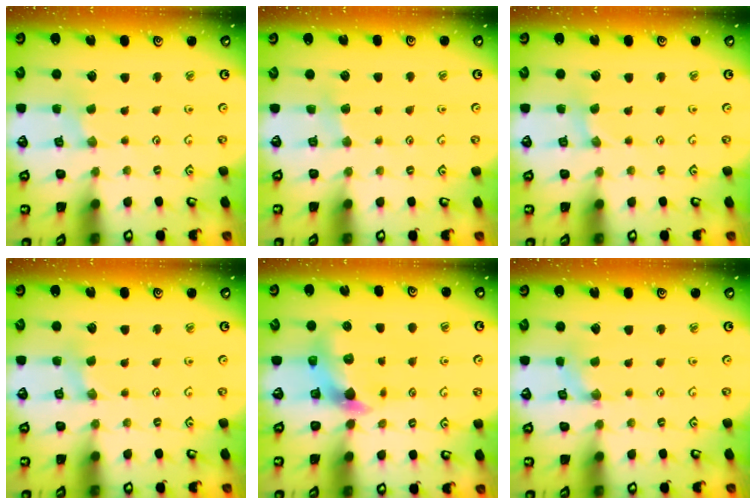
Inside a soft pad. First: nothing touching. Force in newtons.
{"total": 2.5, "press": 2.5, "slide": 0.4}
{"total": 0.6, "press": 0.6, "slide": 0.2}
{"total": 2.5, "press": 2.5, "slide": 0.4}
{"total": 6.1, "press": 6.1, "slide": 0.7}
{"total": 0.0}